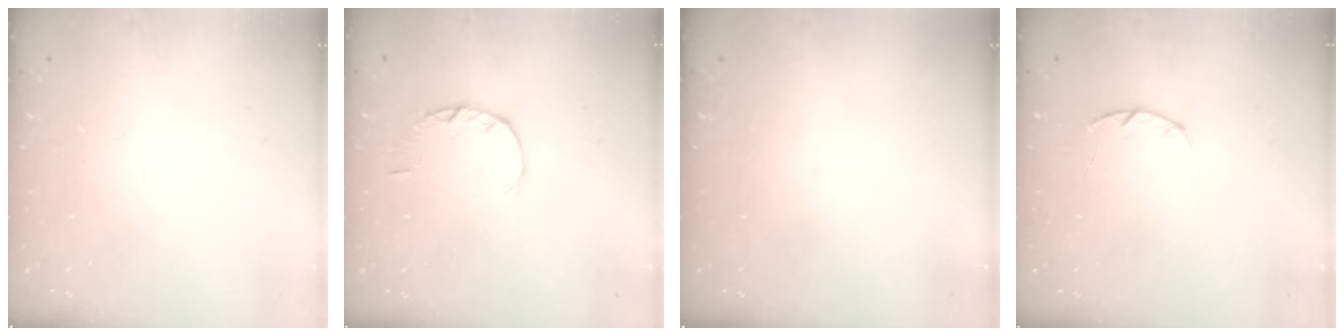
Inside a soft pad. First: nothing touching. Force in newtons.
{"total": 1.8, "press": 1.8, "slide": 0.3}
{"total": 0.0}
{"total": 2.9, "press": 2.9, "slide": 0.5}